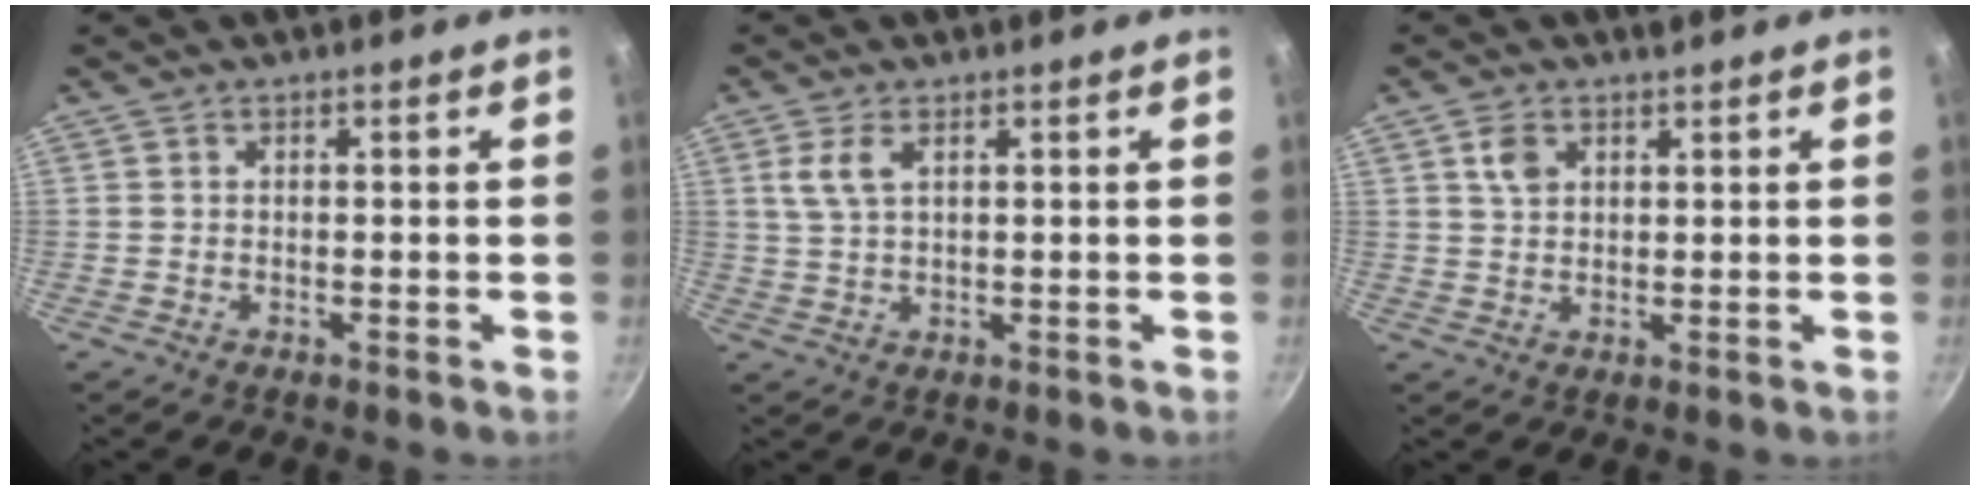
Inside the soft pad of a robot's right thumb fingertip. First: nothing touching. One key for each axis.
{"total": 4.0, "fx": 1.6, "fy": 1.7, "fz": 3.3, "tx": -0.068, "ty": -0.005, "tz": 0.035}
{"total": 3.6, "fx": 1.7, "fy": 2.3, "fz": 2.1, "tx": -0.030, "ty": -0.004, "tz": 0.034}